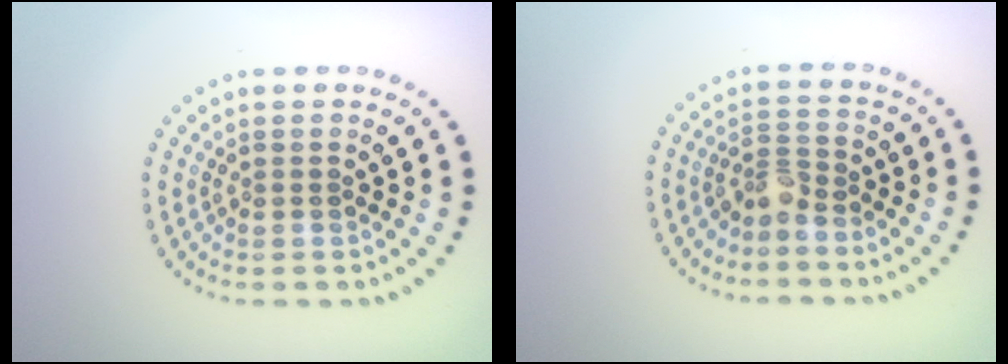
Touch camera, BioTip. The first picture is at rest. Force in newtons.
{"total": 2.1, "press": 1.5, "slide": 1.4}